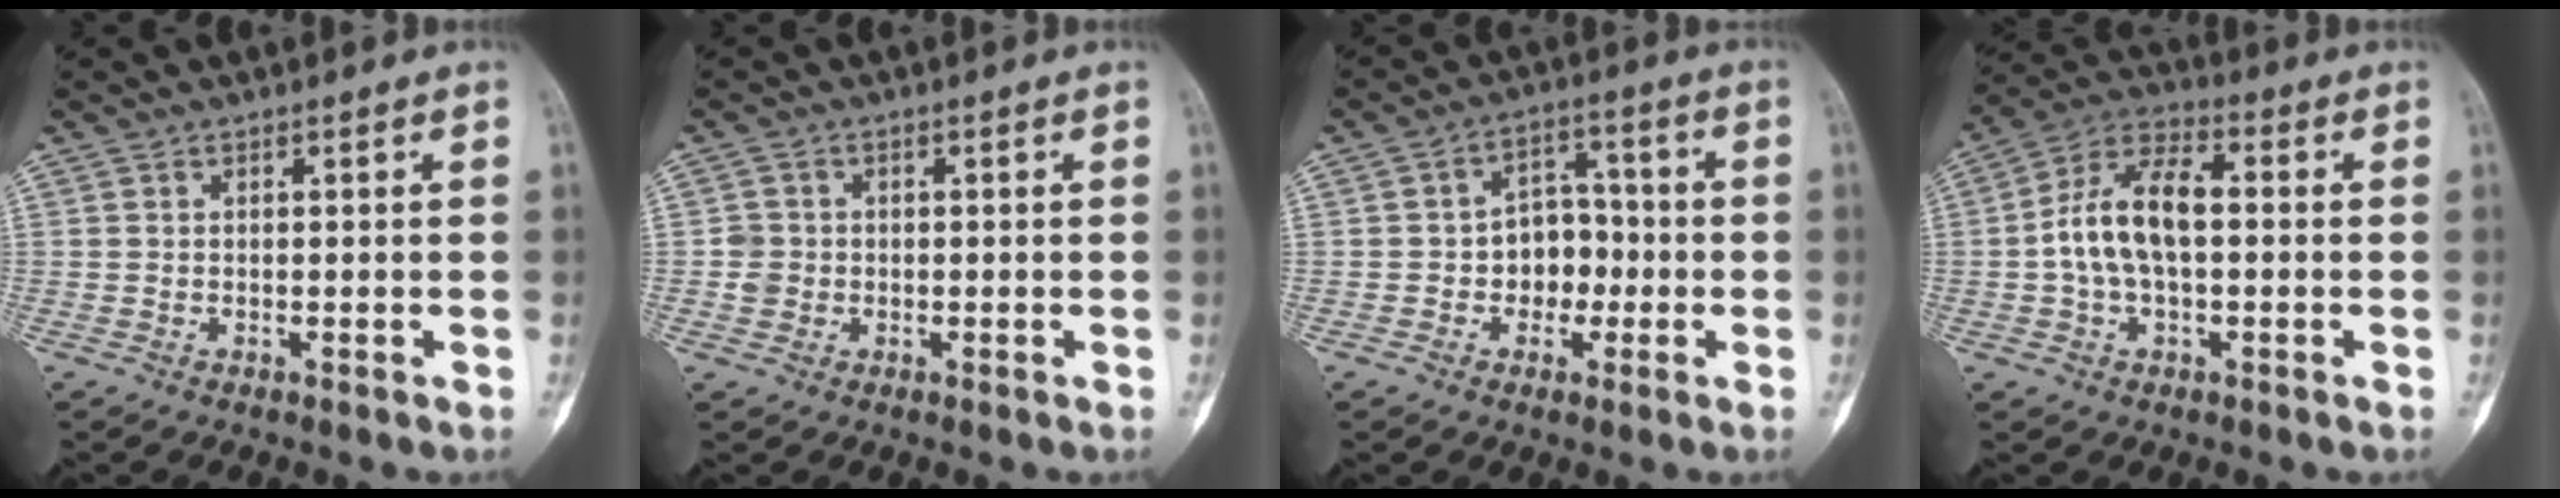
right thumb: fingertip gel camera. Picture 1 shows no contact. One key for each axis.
{"total": 2.5, "fx": -0.3, "fy": 2.4, "fz": 0.6, "tx": 0.004, "ty": 0.007, "tz": -0.005}
{"total": 7.6, "fx": -1.5, "fy": 6.0, "fz": 4.4, "tx": -0.019, "ty": 0.034, "tz": -0.032}
{"total": 12.1, "fx": -0.1, "fy": 6.5, "fz": 10.2, "tx": -0.192, "ty": 0.034, "tz": -0.009}